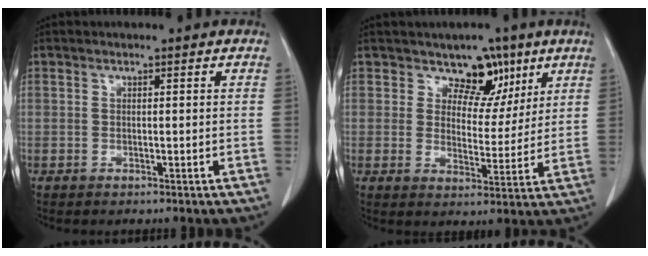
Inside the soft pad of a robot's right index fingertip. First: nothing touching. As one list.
[{"total": 6.2, "force": [4.1, 4.1, 2.2], "torque": [-0.012, -0.004, 0.063]}]